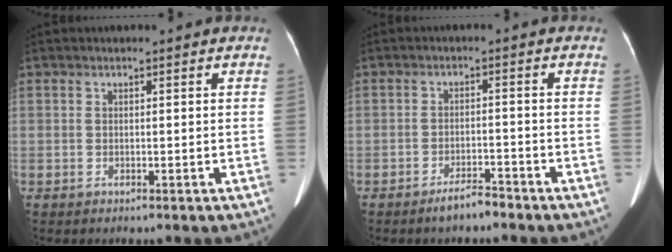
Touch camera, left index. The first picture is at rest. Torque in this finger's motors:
{"motor_torque": [0.36, 0.37, 0.05, 0.00]}